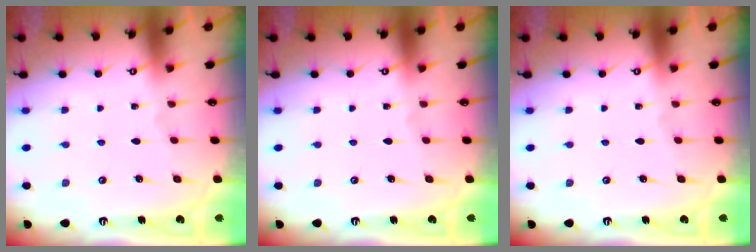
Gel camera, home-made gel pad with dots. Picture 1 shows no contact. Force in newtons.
{"total": 0.0}
{"total": 0.0}